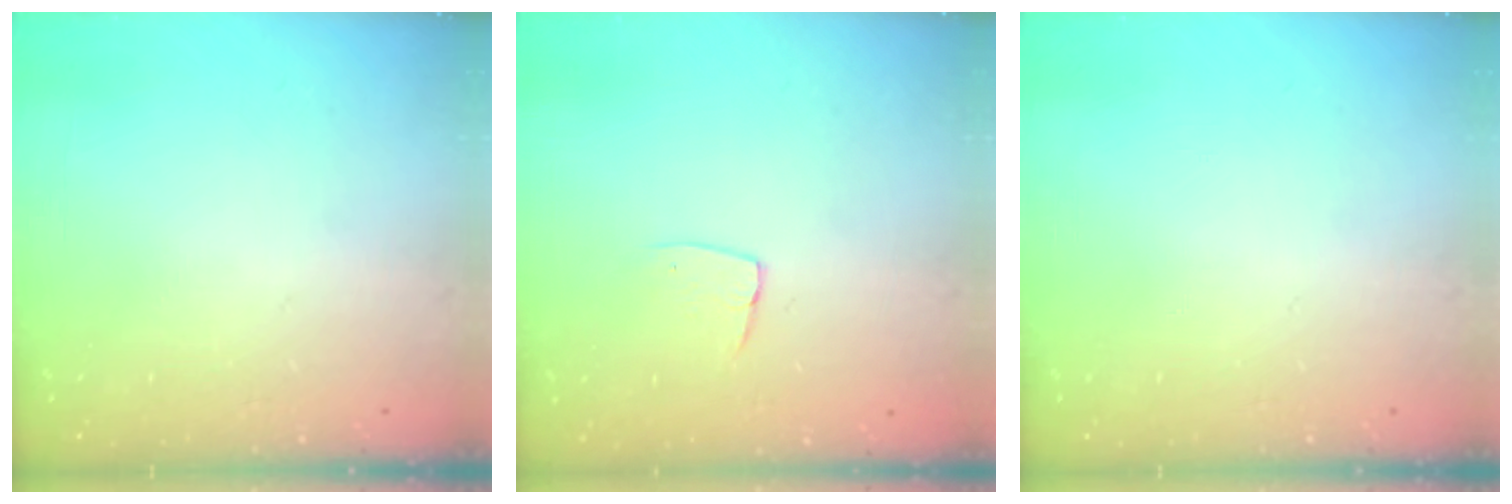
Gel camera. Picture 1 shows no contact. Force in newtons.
{"total": 4.8, "press": 4.8, "slide": 0.3}
{"total": 0.0}